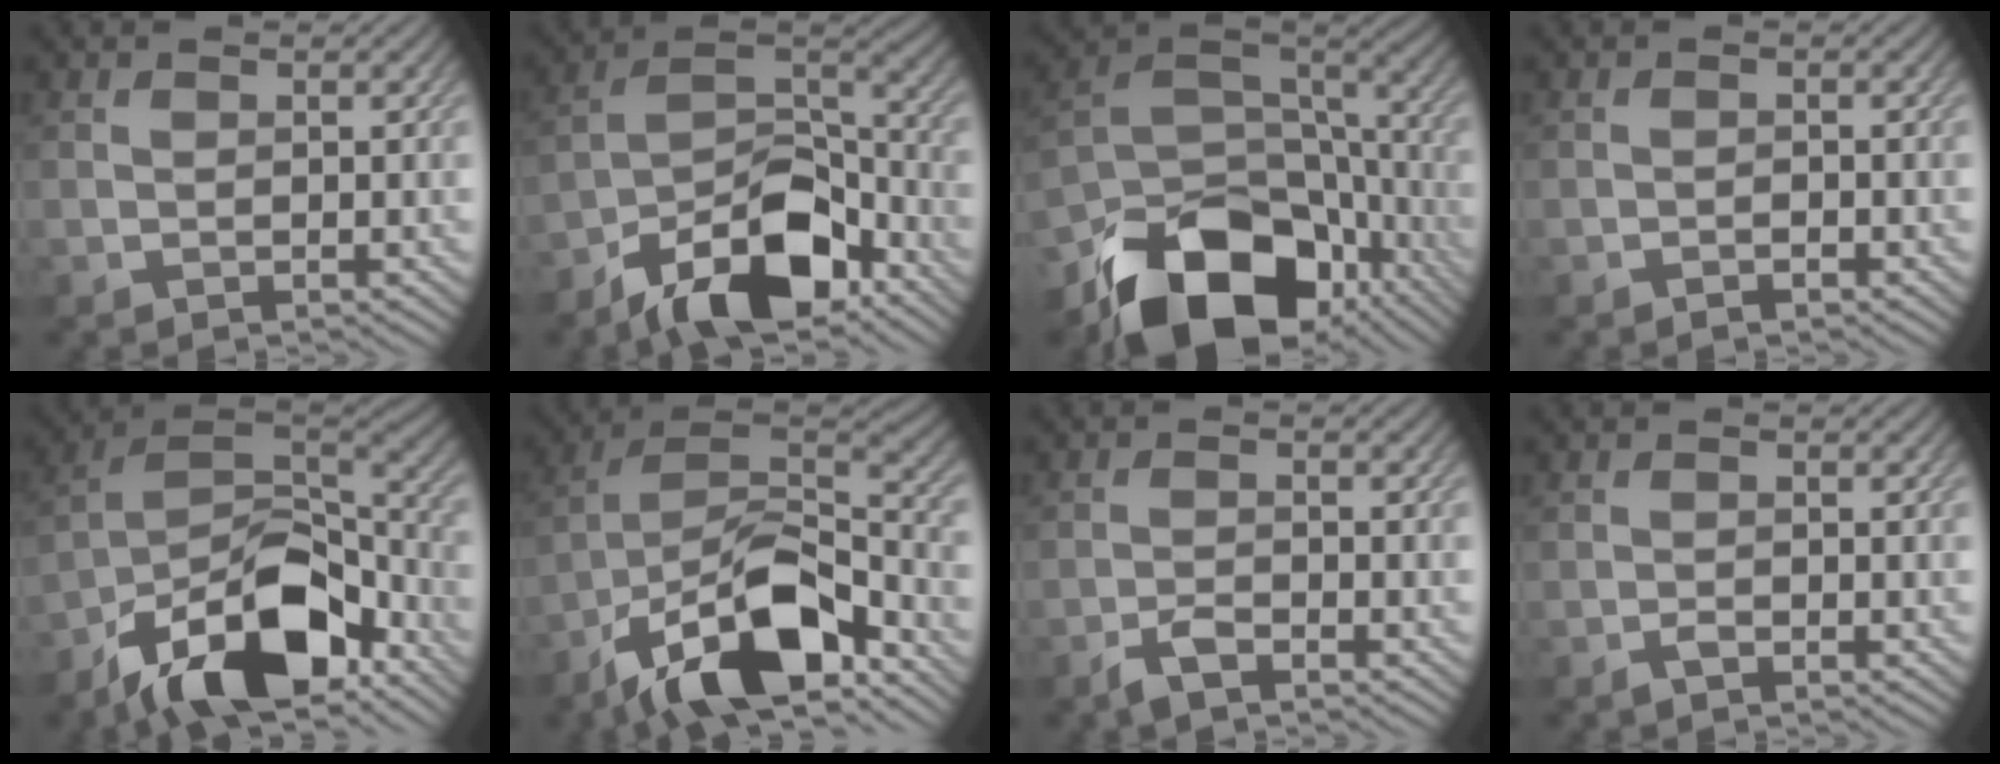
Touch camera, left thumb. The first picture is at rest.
{"total": 13.3, "force": [-9.3, 5.4, 7.8], "torque": [-0.130, 0.000, -0.187]}
{"total": 17.6, "force": [-10.9, 9.9, 9.7], "torque": [-0.203, -0.040, -0.171]}
{"total": 1.0, "force": [-0.8, 0.2, 0.6], "torque": [-0.010, 0.001, -0.014]}
{"total": 15.6, "force": [-10.6, 6.3, 9.5], "torque": [-0.176, -0.010, -0.200]}
{"total": 16.1, "force": [-10.4, 5.8, 10.7], "torque": [-0.199, -0.004, -0.208]}
{"total": 2.5, "force": [-1.8, 0.7, 1.6], "torque": [-0.037, 0.001, -0.042]}
{"total": 0.8, "force": [-0.6, 0.2, 0.5], "torque": [-0.011, 0.002, -0.013]}